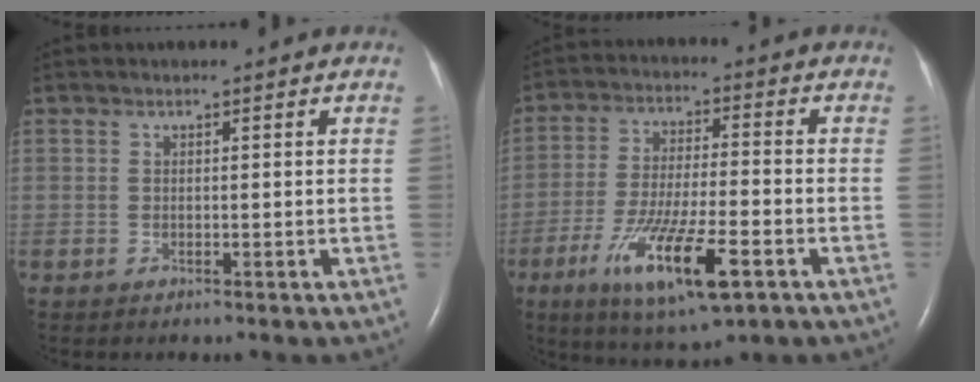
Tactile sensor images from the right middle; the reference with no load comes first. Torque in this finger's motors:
{"motor_torque": [1.45, -0.69, 0.96, 0.21]}